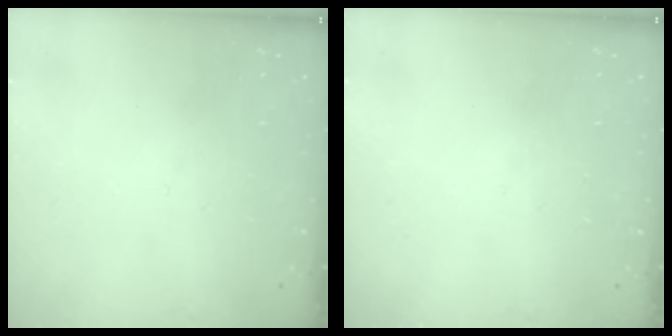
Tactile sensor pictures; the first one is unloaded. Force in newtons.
{"total": 0.0}